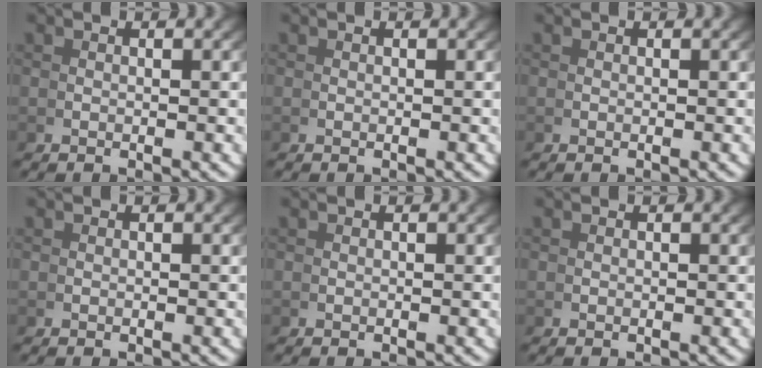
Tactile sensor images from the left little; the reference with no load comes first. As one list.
[{"total": 0.0}, {"total": 0.0}, {"total": 0.0}, {"total": 0.0}, {"total": 0.0}]